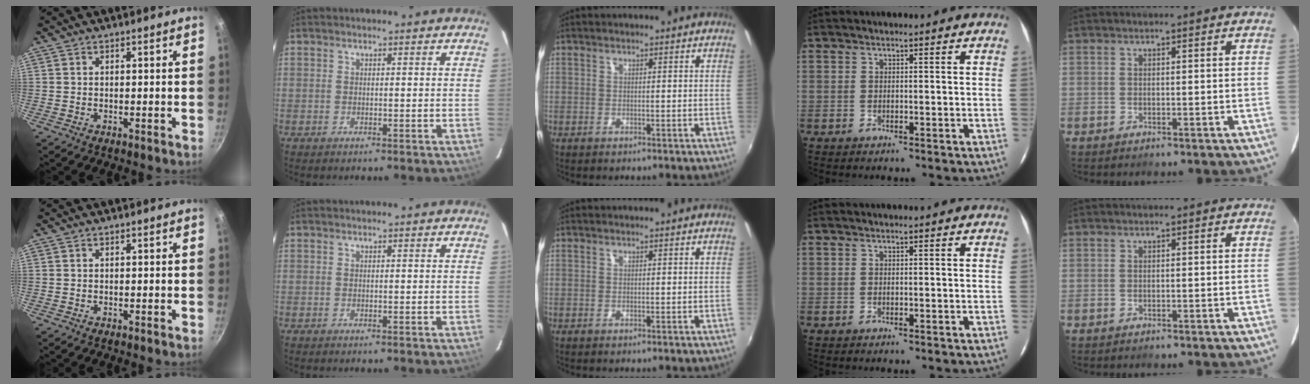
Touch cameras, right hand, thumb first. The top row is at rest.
{}